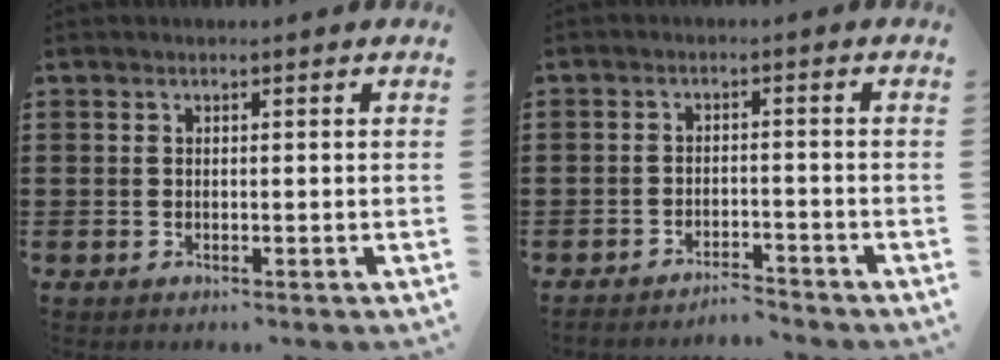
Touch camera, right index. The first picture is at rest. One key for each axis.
{"total": 3.1, "fx": -3.0, "fy": 0.1, "fz": -0.2, "tx": -0.005, "ty": 0.001, "tz": -0.066}